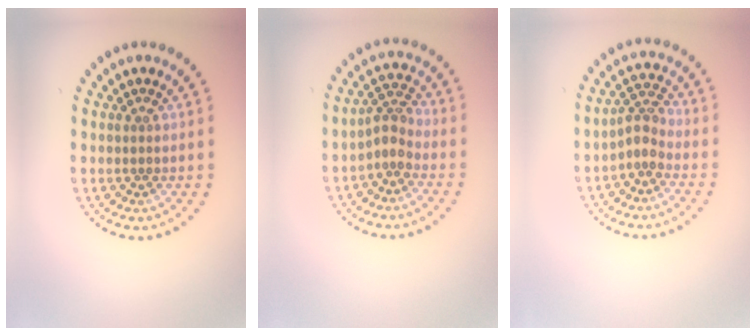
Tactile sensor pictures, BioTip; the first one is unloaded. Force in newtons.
{"total": 2.2, "press": 1.6, "slide": 1.5}
{"total": 2.3, "press": 1.6, "slide": 1.6}